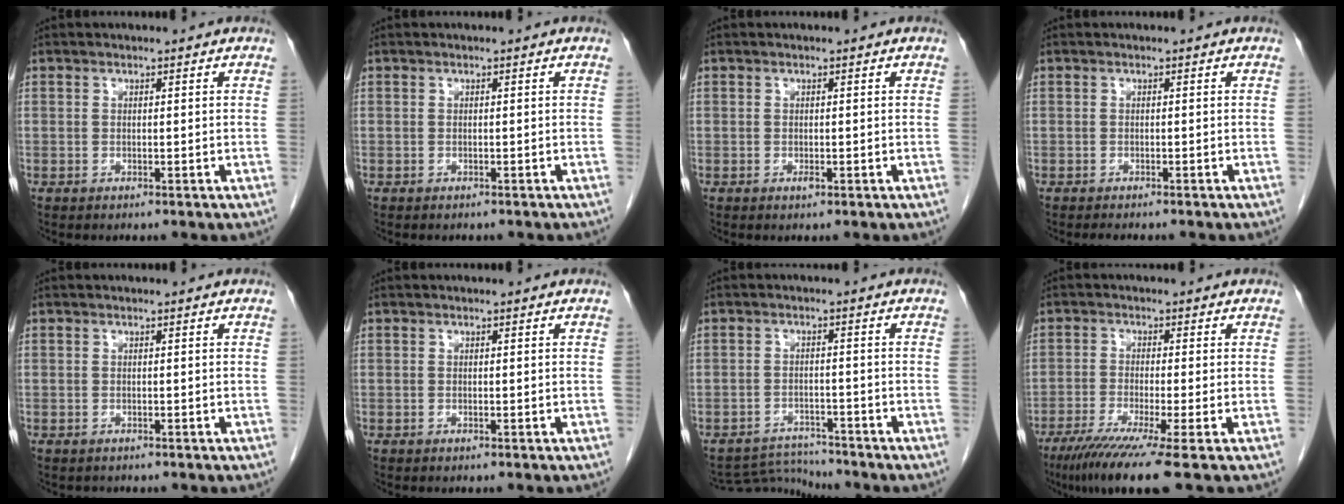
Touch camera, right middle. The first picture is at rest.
{"total": 1.8, "force": [-1.6, 0.7, 0.6], "torque": [-0.014, -0.002, -0.016]}
{"total": 0.6, "force": [-0.3, 0.2, 0.5], "torque": [-0.009, 0.000, -0.004]}
{"total": 2.2, "force": [-1.9, 0.5, 1.0], "torque": [-0.016, -0.004, -0.020]}
{"total": 0.5, "force": [-0.4, 0.3, 0.0], "torque": [-0.009, 0.001, -0.007]}
{"total": 0.0}
{"total": 4.9, "force": [-4.6, -0.3, -1.5], "torque": [0.024, -0.001, -0.077]}
{"total": 9.3, "force": [-6.2, -1.4, 6.7], "torque": [-0.108, -0.031, -0.102]}